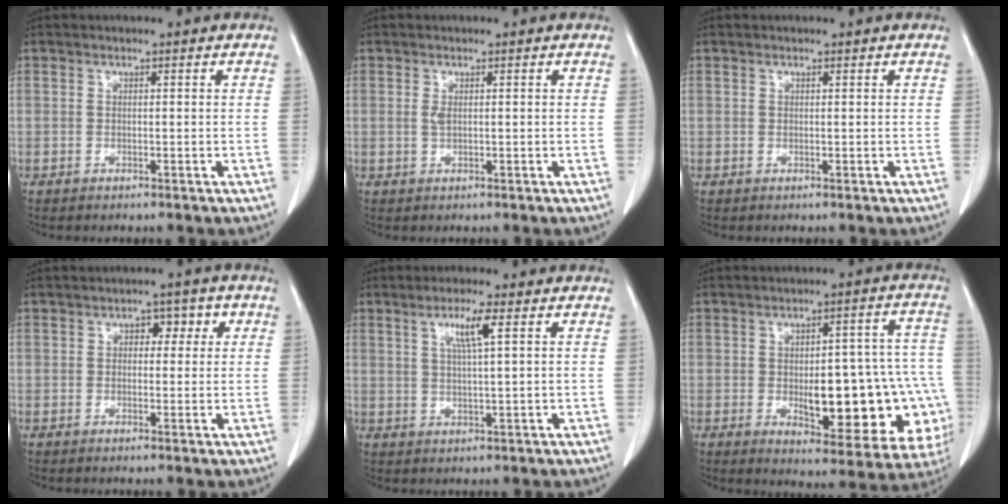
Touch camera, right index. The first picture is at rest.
{"total": 1.4, "force": [0.1, 0.7, 1.2], "torque": [-0.028, 0.000, 0.003]}
{"total": 0.0}
{"total": 4.6, "force": [1.3, 2.8, 3.4], "torque": [-0.049, 0.027, 0.020]}
{"total": 5.3, "force": [2.1, 0.4, 4.9], "torque": [-0.091, 0.002, 0.040]}
{"total": 21.2, "force": [-4.5, 7.7, 19.3], "torque": [-0.166, 0.034, -0.032]}